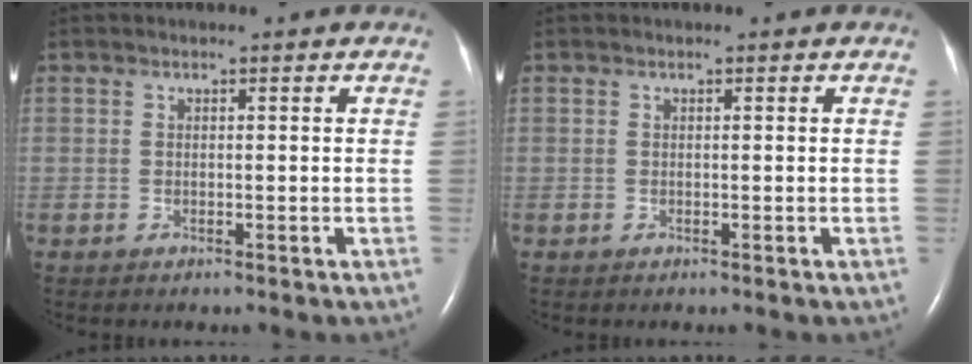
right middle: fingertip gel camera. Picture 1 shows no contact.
{"total": 0.0}